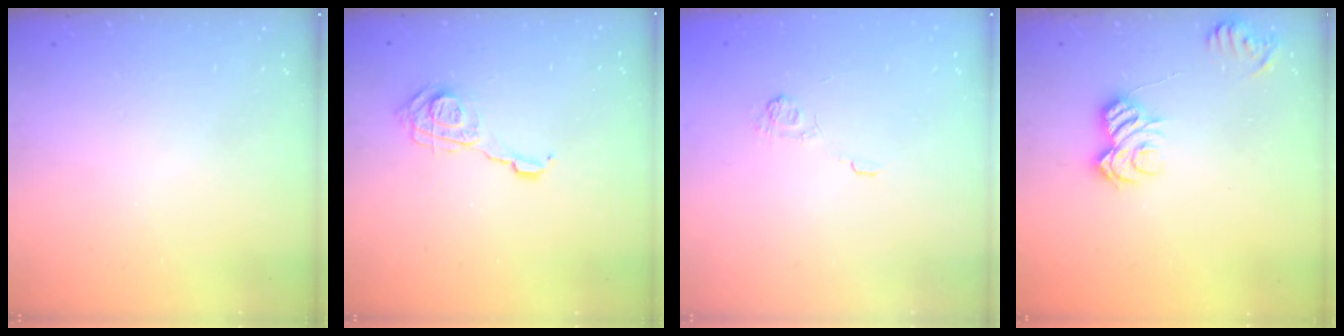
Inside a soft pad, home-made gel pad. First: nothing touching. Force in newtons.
{"total": 10.4, "press": 10.4, "slide": 0.4}
{"total": 2.5, "press": 2.1, "slide": 1.4}
{"total": 8.6, "press": 8.6, "slide": 0.0}